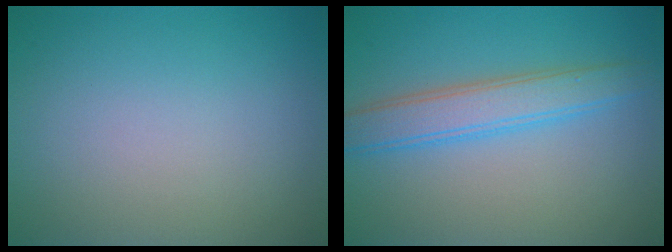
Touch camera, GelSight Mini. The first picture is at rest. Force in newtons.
{"total": 3.9, "press": 3.9, "slide": 0.1}